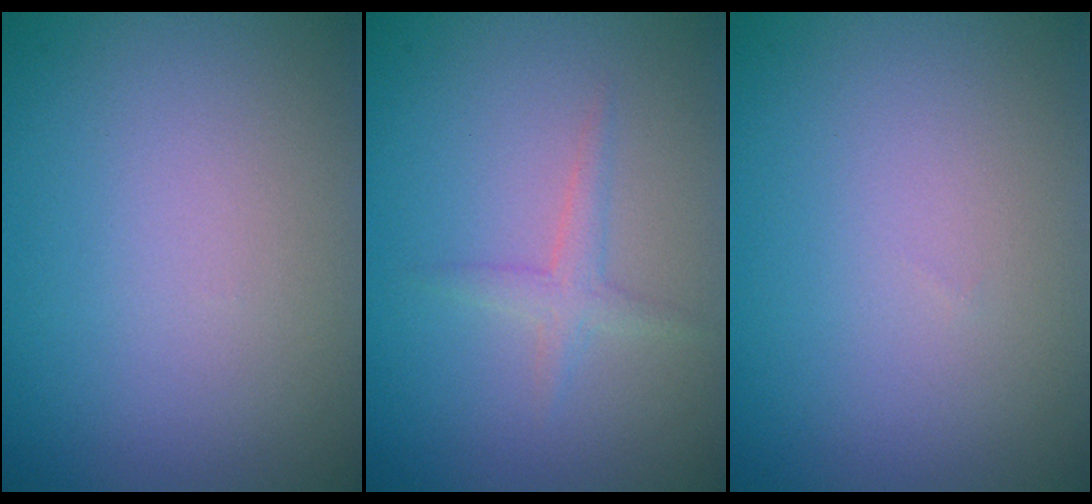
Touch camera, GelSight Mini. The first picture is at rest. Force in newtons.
{"total": 1.5, "press": 1.5, "slide": 0.1}
{"total": 0.0}